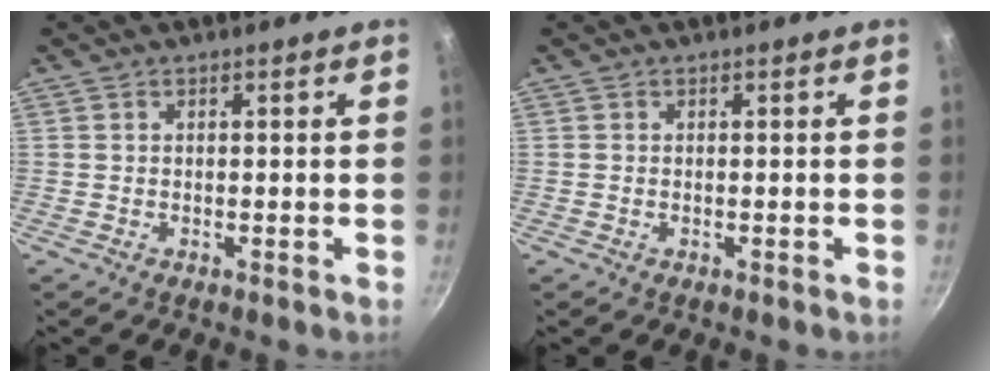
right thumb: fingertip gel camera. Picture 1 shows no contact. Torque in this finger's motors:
{"motor_torque": [0.50, 0.07, 0.15, -0.35, -0.05]}